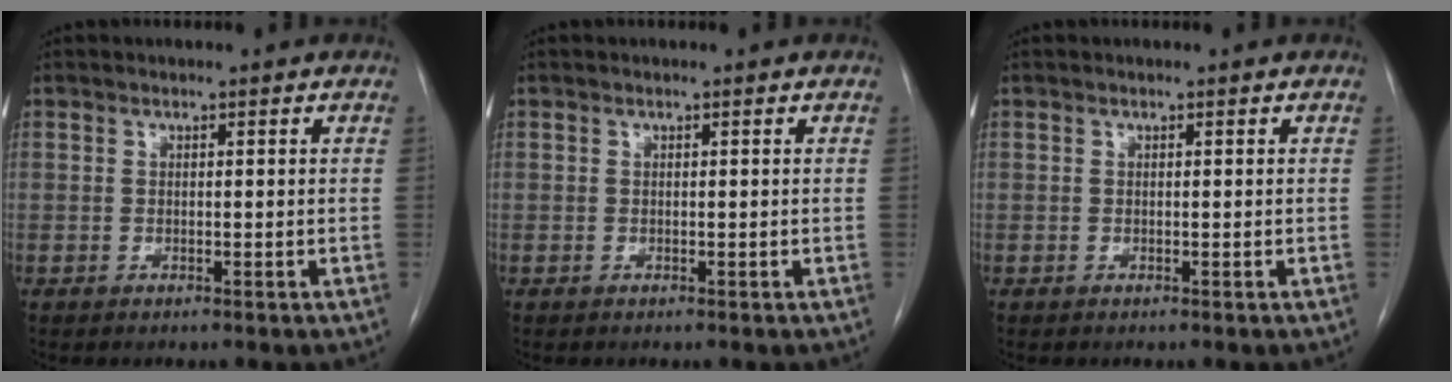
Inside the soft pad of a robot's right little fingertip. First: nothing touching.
{"total": 0.0}
{"total": 0.0}